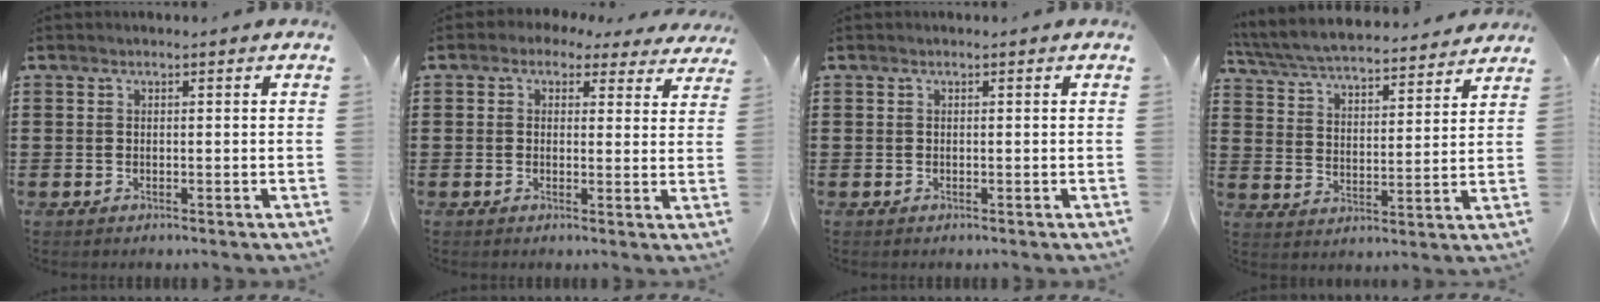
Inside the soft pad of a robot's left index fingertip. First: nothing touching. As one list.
[{"total": 2.2, "force": [1.5, 1.4, 0.9], "torque": [-0.019, -0.002, 0.023]}, {"total": 0.0}, {"total": 5.9, "force": [5.7, 0.1, 1.4], "torque": [-0.055, -0.038, 0.097]}]